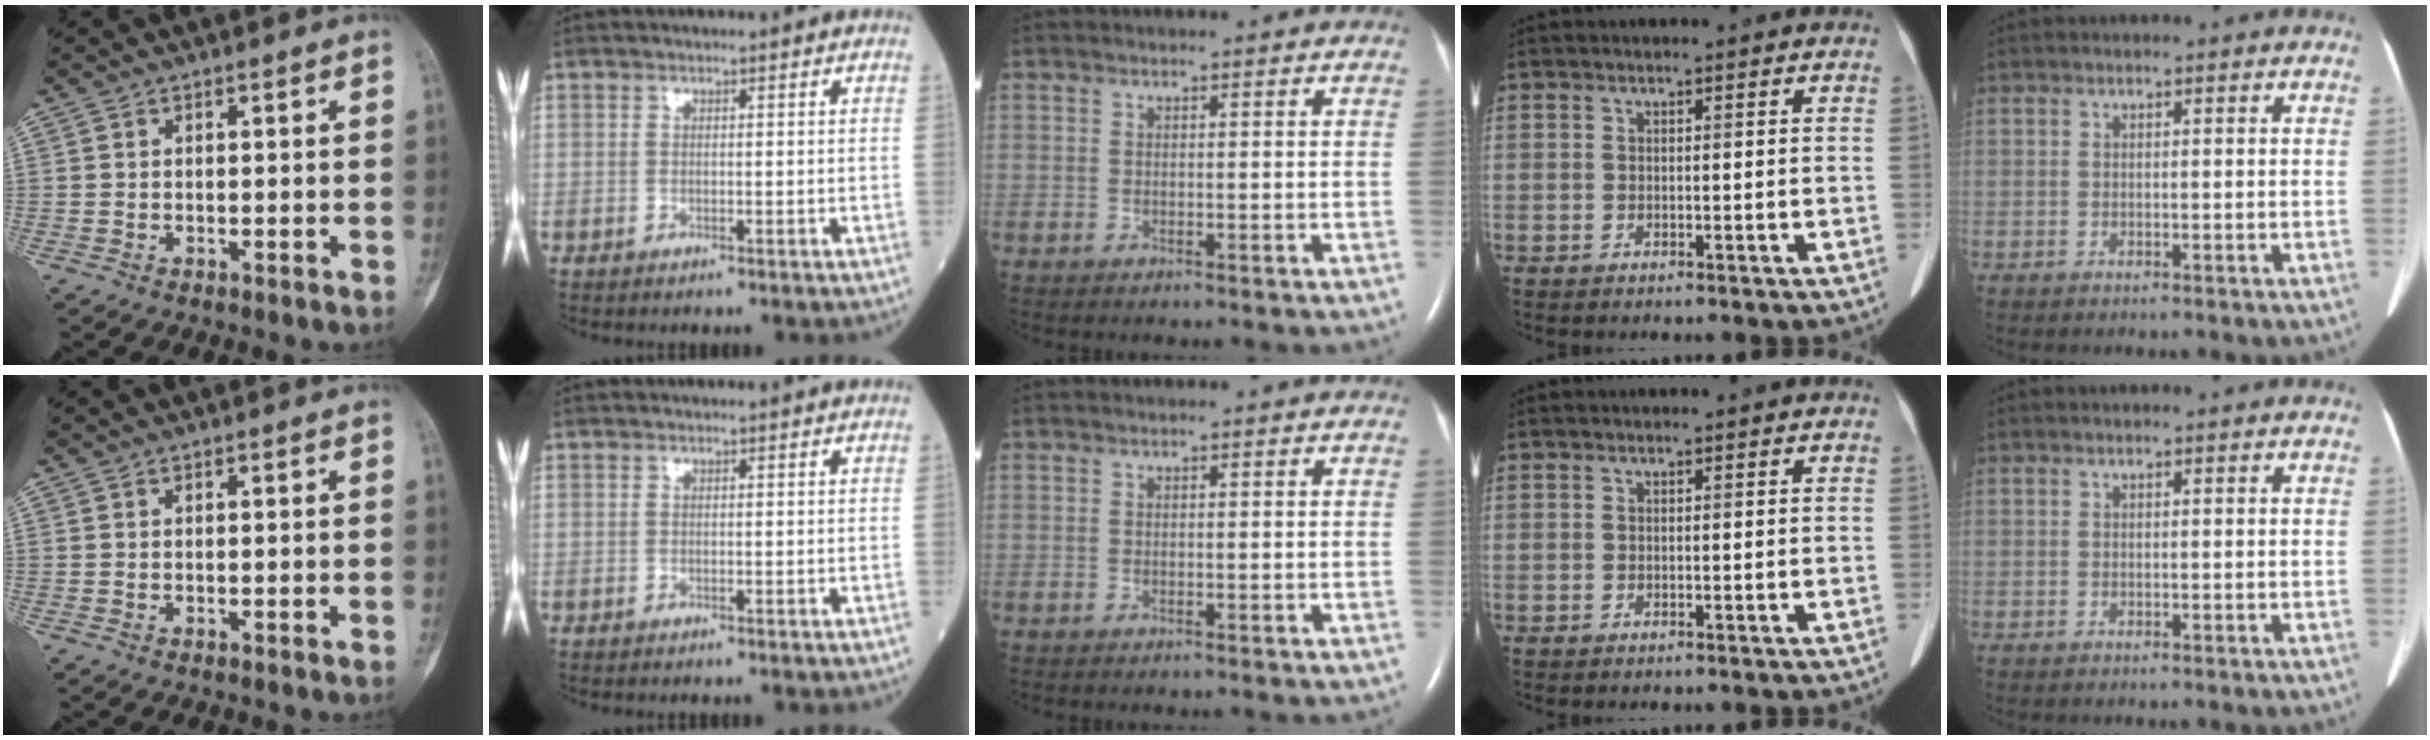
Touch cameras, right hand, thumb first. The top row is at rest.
{}